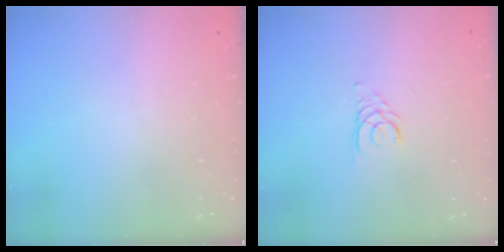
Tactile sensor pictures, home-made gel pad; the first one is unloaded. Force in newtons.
{"total": 2.6, "press": 2.6, "slide": 0.2}